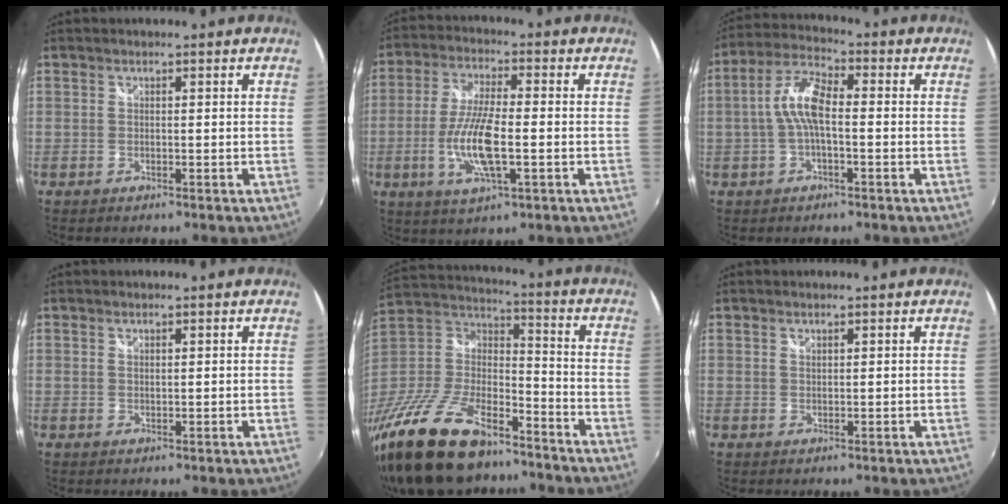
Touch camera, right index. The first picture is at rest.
{"total": 11.0, "force": [-2.4, 2.8, 10.4], "torque": [-0.210, -0.007, -0.048]}
{"total": 7.6, "force": [-0.8, 2.7, 7.1], "torque": [-0.152, 0.019, -0.018]}
{"total": 0.6, "force": [0.4, 0.3, 0.3], "torque": [-0.005, 0.000, 0.007]}
{"total": 28.9, "force": [-19.7, 12.7, 16.8], "torque": [-0.369, -0.018, -0.330]}
{"total": 0.6, "force": [0.5, 0.3, 0.2], "torque": [-0.002, 0.001, 0.008]}